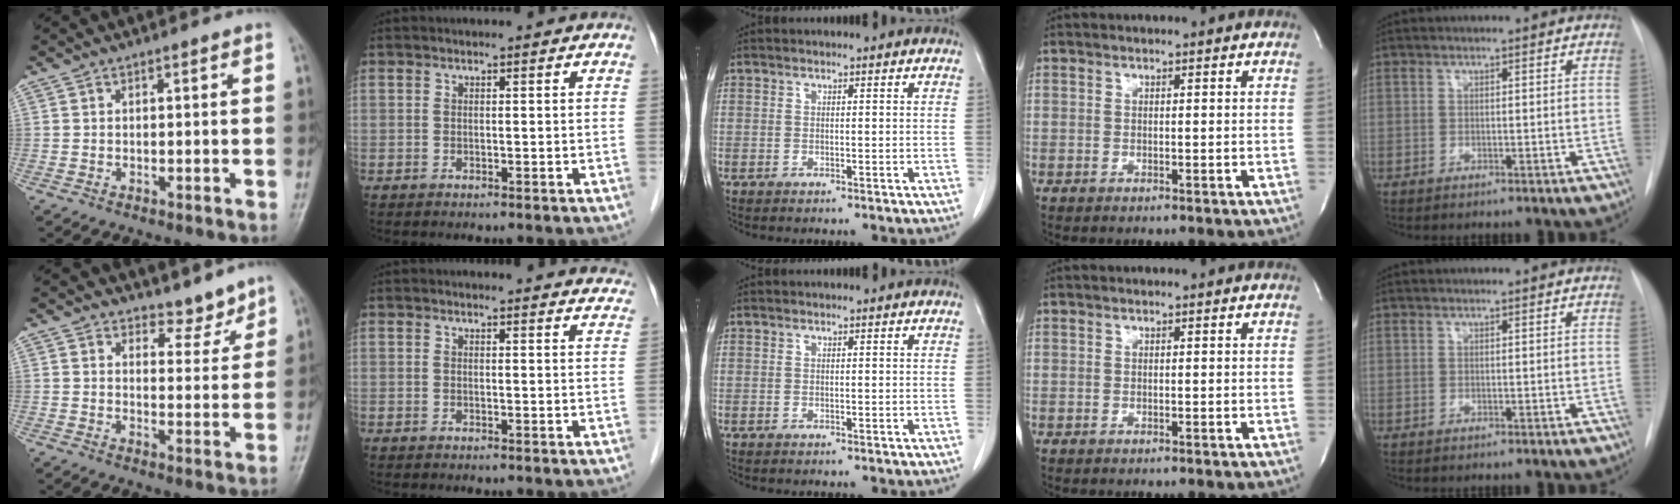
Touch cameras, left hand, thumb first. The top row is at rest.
{"thumb": {"total": 3.7, "force": [3.2, 1.8, 0.4], "torque": [0.020, -0.025, 0.043]}, "index": {"total": 7.3, "force": [7.1, 1.2, 1.4], "torque": [-0.001, 0.004, 0.056]}}